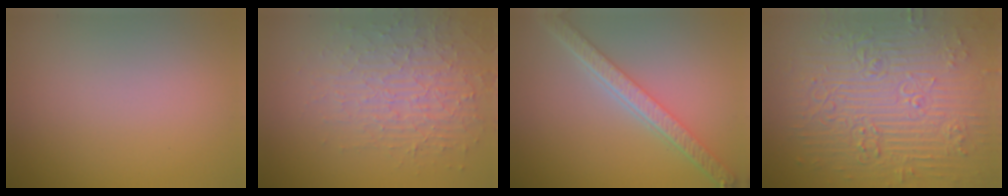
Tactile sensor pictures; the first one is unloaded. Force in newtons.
{"total": 3.9, "press": 3.9, "slide": 0.3}
{"total": 5.2, "press": 4.0, "slide": 3.3}
{"total": 11.0, "press": 7.3, "slide": 8.2}